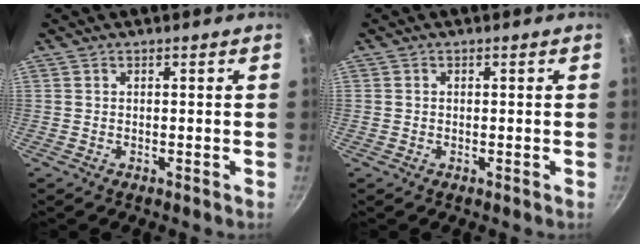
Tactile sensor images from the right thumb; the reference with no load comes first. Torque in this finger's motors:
{"motor_torque": [0.23, -0.30, -0.08, 0.07, 0.04]}